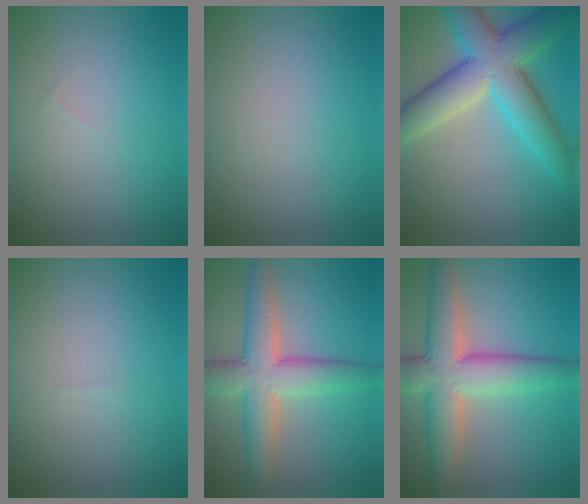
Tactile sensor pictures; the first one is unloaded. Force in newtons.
{"total": 0.0}
{"total": 9.2, "press": 9.2, "slide": 0.4}
{"total": 0.0}
{"total": 6.7, "press": 6.7, "slide": 0.6}
{"total": 8.4, "press": 8.4, "slide": 0.5}